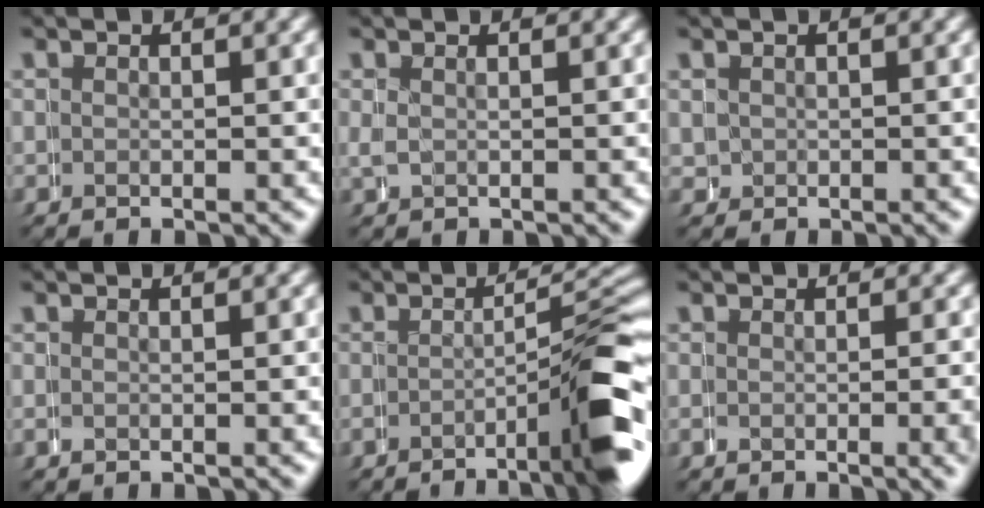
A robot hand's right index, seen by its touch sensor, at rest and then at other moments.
{"total": 1.0, "force": [0.4, 0.8, 0.5], "torque": [-0.013, 0.000, 0.010]}
{"total": 0.9, "force": [0.3, 0.9, -0.2], "torque": [0.005, 0.002, 0.009]}
{"total": 0.0}
{"total": 8.0, "force": [-3.5, 2.0, 6.9], "torque": [-0.078, 0.011, -0.056]}
{"total": 2.3, "force": [-0.5, 0.5, 2.2], "torque": [-0.019, 0.005, -0.013]}